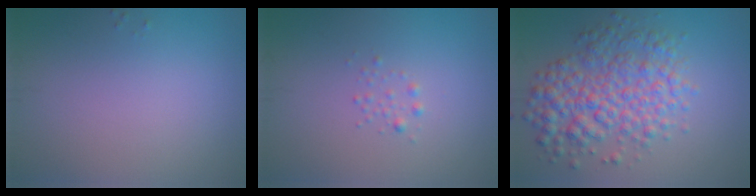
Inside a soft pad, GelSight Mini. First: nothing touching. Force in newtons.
{"total": 0.7, "press": 0.7, "slide": 0.0}
{"total": 6.2, "press": 6.2, "slide": 0.0}